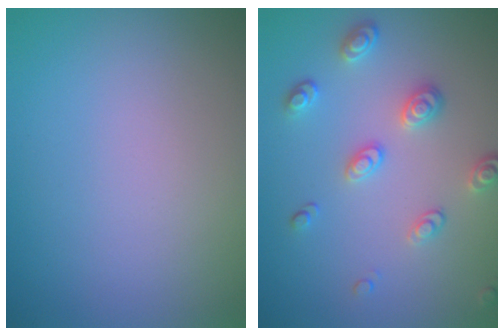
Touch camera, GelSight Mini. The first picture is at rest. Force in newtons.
{"total": 2.8, "press": 2.4, "slide": 1.4}